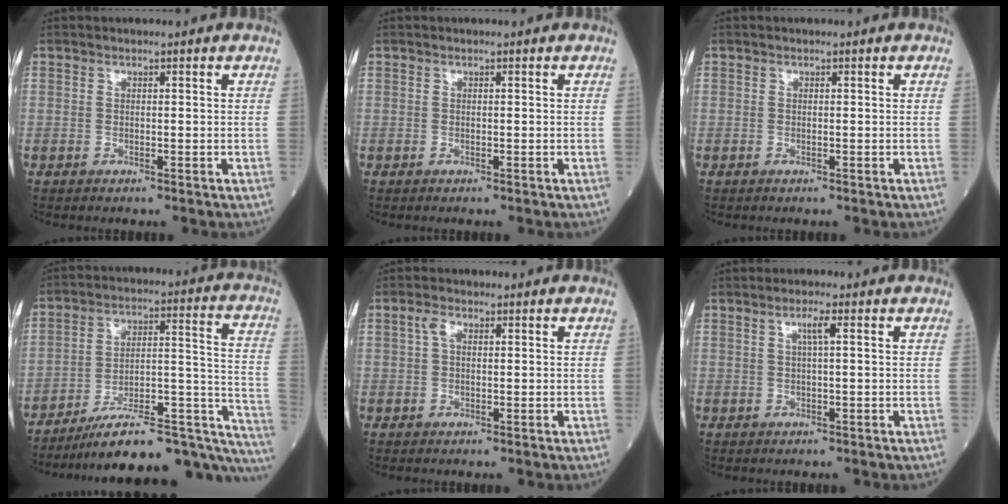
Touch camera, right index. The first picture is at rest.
{"total": 0.0}
{"total": 0.0}
{"total": 24.1, "force": [-20.2, 4.4, 12.3], "torque": [-0.090, 0.051, -0.290]}
{"total": 2.0, "force": [0.6, 1.1, 1.6], "torque": [-0.038, 0.012, 0.014]}
{"total": 2.1, "force": [0.7, -0.1, 2.0], "torque": [-0.039, 0.001, 0.012]}